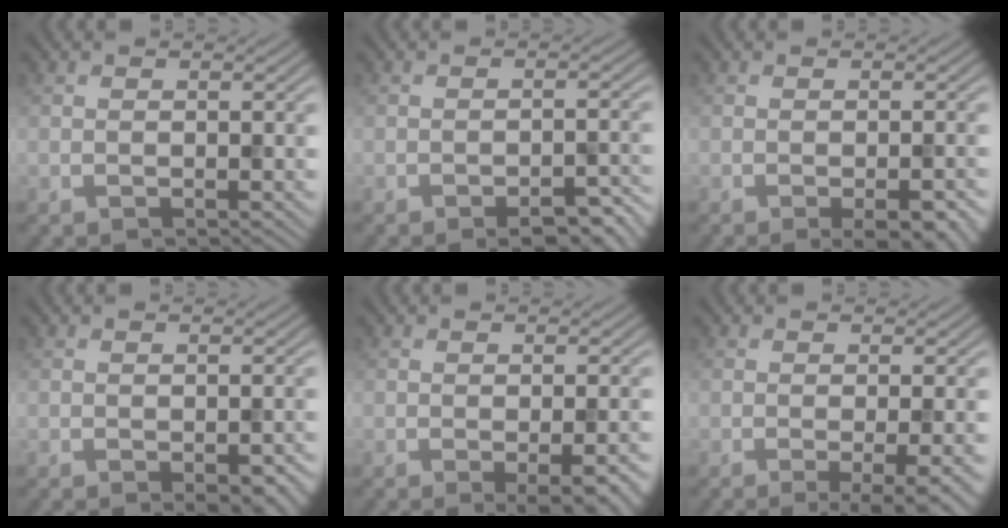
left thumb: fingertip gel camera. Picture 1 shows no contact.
{"total": 4.6, "force": [-3.2, 1.4, 3.0], "torque": [-0.040, 0.001, -0.037]}
{"total": 4.7, "force": [-2.5, 1.3, 3.8], "torque": [-0.053, -0.004, -0.022]}
{"total": 3.6, "force": [-2.0, 1.2, 2.7], "torque": [-0.037, -0.007, -0.016]}
{"total": 5.5, "force": [-2.4, 1.5, 4.7], "torque": [-0.063, -0.004, -0.023]}
{"total": 5.7, "force": [-2.2, 1.1, 5.1], "torque": [-0.071, 0.000, -0.029]}